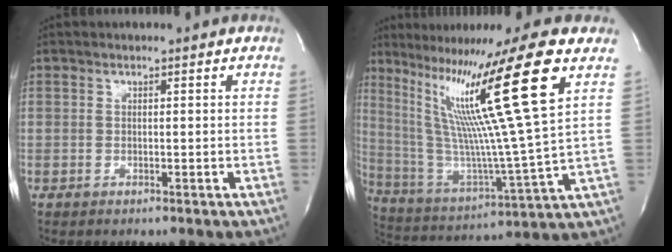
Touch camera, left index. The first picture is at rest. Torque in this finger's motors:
{"motor_torque": [2.14, 0.00, 1.05, 0.21]}